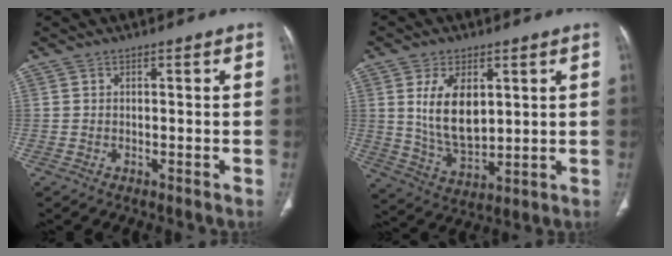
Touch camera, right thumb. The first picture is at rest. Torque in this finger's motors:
{"motor_torque": [-0.44, 1.40, 1.43, 0.63, 0.17]}